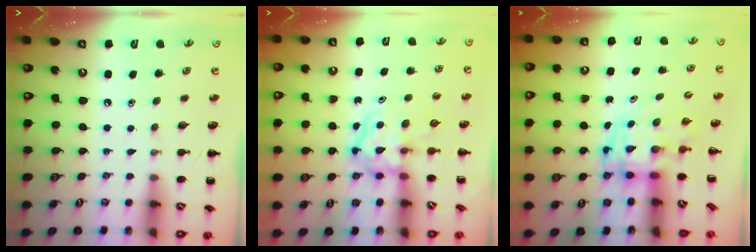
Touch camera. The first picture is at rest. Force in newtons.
{"total": 3.8, "press": 3.7, "slide": 0.4}
{"total": 3.8, "press": 3.7, "slide": 0.7}